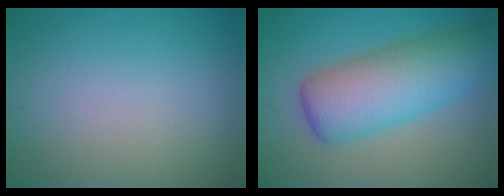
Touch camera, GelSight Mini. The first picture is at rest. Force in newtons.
{"total": 8.2, "press": 8.2, "slide": 0.3}